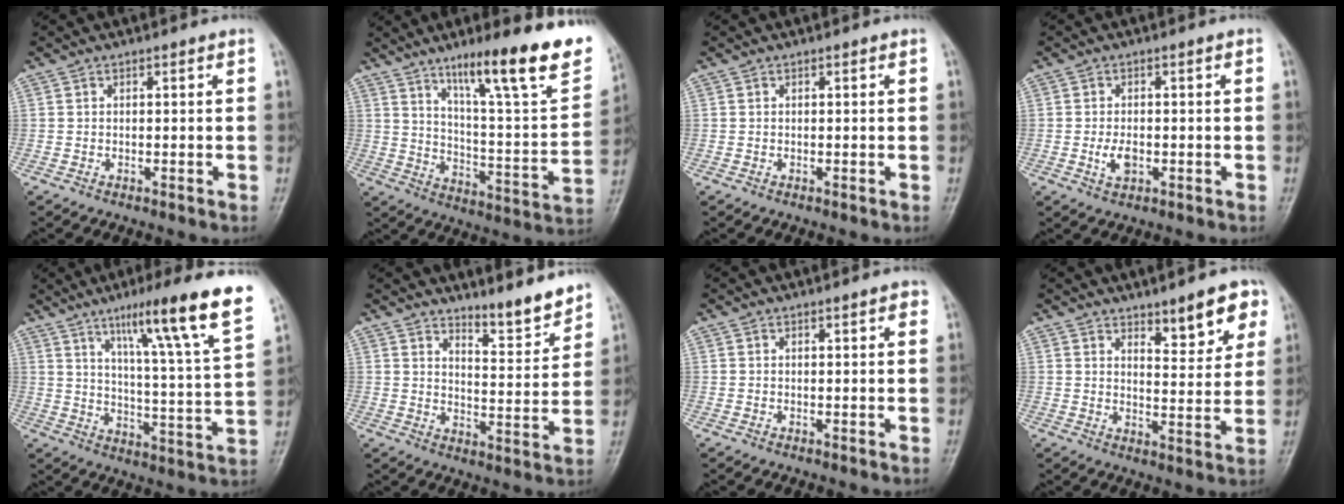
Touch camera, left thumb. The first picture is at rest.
{"total": 24.3, "force": [15.1, 4.3, 18.5], "torque": [-0.244, -0.062, 0.236]}
{"total": 0.0}
{"total": 3.3, "force": [-0.8, 1.9, 2.6], "torque": [-0.048, 0.002, -0.012]}
{"total": 19.4, "force": [11.8, 0.8, 15.4], "torque": [-0.211, -0.050, 0.170]}
{"total": 7.6, "force": [6.7, 1.1, 3.3], "torque": [-0.035, -0.066, 0.108]}
{"total": 1.3, "force": [0.7, 0.3, 1.0], "torque": [-0.013, 0.000, 0.008]}
{"total": 8.8, "force": [5.4, 3.1, 6.2], "torque": [-0.057, -0.035, 0.077]}